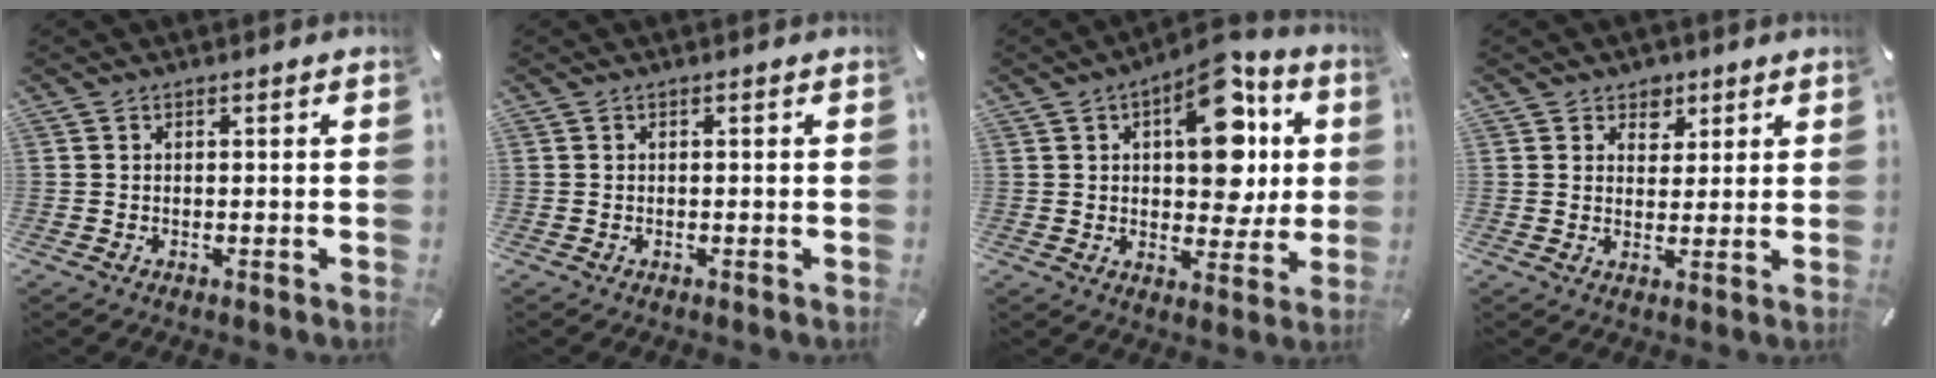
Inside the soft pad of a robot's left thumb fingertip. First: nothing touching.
{"total": 0.0}
{"total": 17.0, "force": [5.5, 9.7, 12.7], "torque": [-0.157, -0.022, 0.092]}
{"total": 4.4, "force": [2.6, 3.5, 0.6], "torque": [0.006, -0.012, 0.040]}